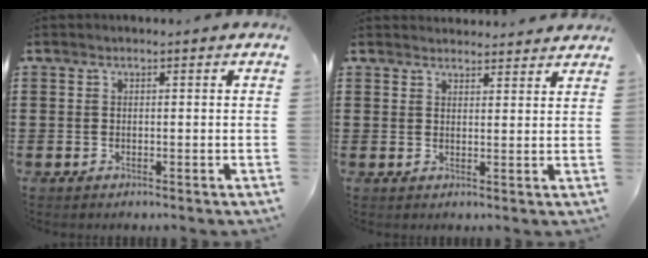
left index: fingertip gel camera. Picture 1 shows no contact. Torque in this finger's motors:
{"motor_torque": [0.23, -0.17, 0.30, 0.03]}